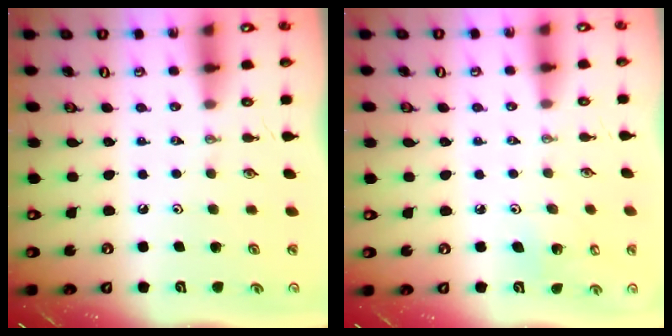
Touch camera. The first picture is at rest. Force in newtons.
{"total": 4.5, "press": 4.4, "slide": 0.6}